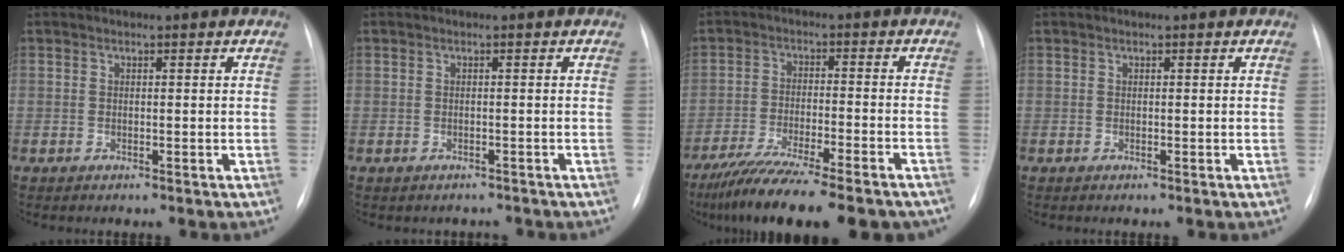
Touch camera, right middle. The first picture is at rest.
{"total": 2.3, "force": [-1.9, 1.2, 0.0], "torque": [-0.004, 0.008, -0.026]}
{"total": 17.3, "force": [-14.1, 2.6, 9.8], "torque": [-0.136, -0.019, -0.215]}
{"total": 0.0}